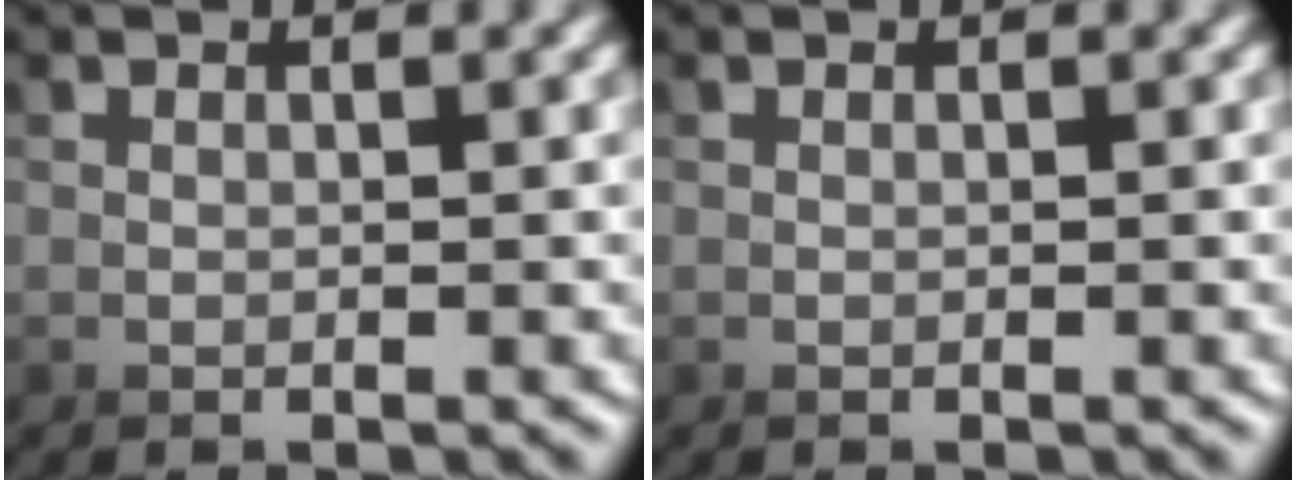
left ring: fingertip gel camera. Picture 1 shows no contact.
{"total": 0.0}